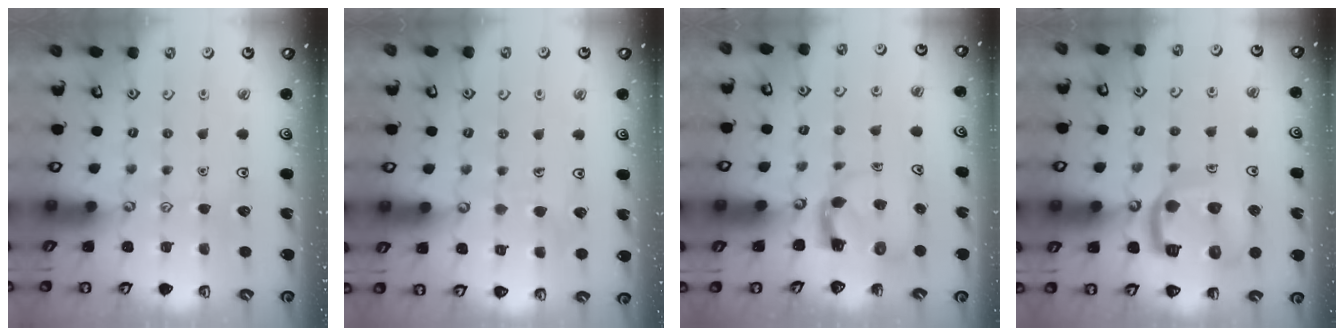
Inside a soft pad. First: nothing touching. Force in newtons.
{"total": 5.2, "press": 5.2, "slide": 0.3}
{"total": 3.9, "press": 3.9, "slide": 0.7}
{"total": 13.8, "press": 13.7, "slide": 1.4}